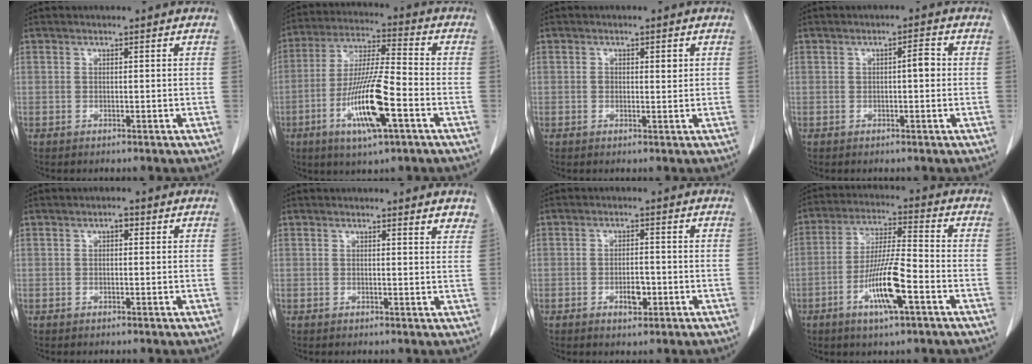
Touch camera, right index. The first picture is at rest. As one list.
[{"total": 13.8, "force": [-5.2, 1.5, 12.7], "torque": [-0.252, -0.013, -0.093]}, {"total": 1.8, "force": [0.3, 1.0, 1.5], "torque": [-0.028, 0.005, 0.008]}, {"total": 2.2, "force": [0.0, 0.6, 2.2], "torque": [-0.033, 0.006, -0.001]}, {"total": 1.1, "force": [0.3, 0.6, 0.9], "torque": [-0.012, 0.005, 0.004]}, {"total": 2.9, "force": [2.6, 0.4, 1.2], "torque": [-0.014, -0.012, 0.016]}, {"total": 3.2, "force": [-1.3, 1.4, 2.6], "torque": [-0.046, 0.003, -0.015]}, {"total": 10.8, "force": [-4.5, 1.2, 9.8], "torque": [-0.190, -0.006, -0.082]}]